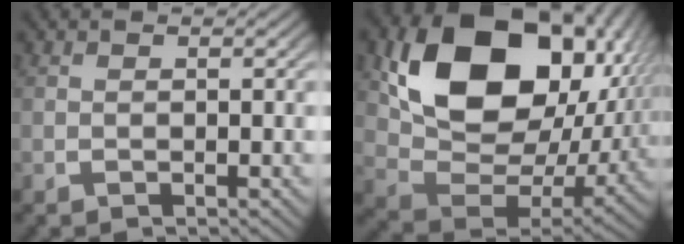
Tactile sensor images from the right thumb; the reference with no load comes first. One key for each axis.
{"total": 19.4, "fx": 3.7, "fy": 12.6, "fz": 14.3, "tx": -0.266, "ty": -0.023, "tz": 0.065}